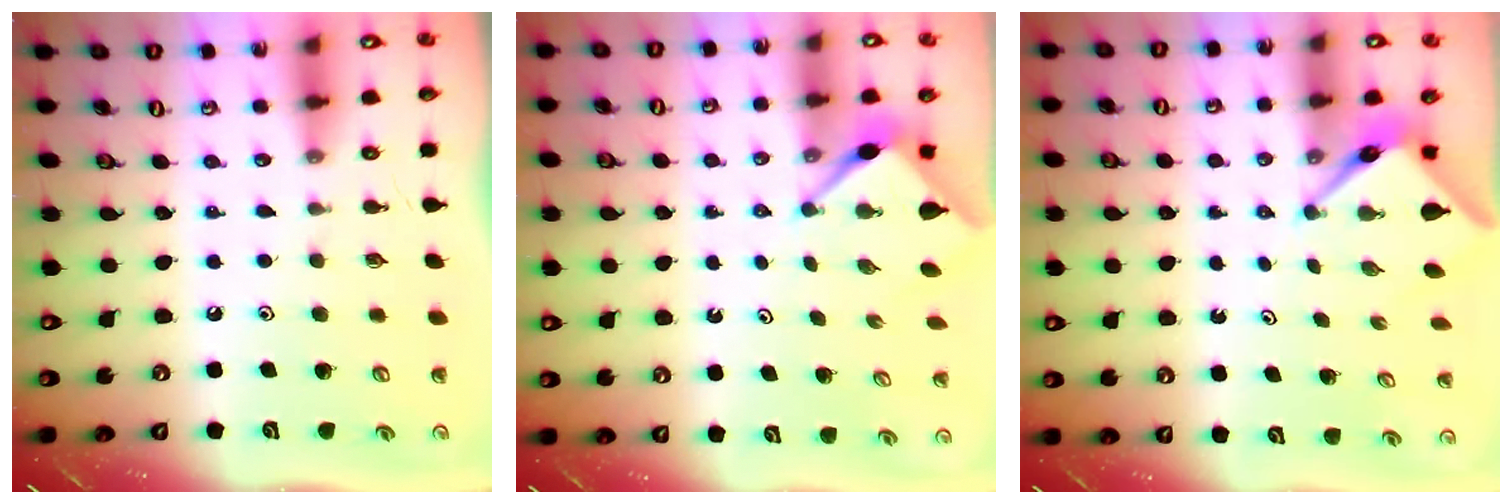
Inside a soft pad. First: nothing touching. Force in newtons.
{"total": 3.0, "press": 3.0, "slide": 0.3}
{"total": 3.9, "press": 3.9, "slide": 0.2}